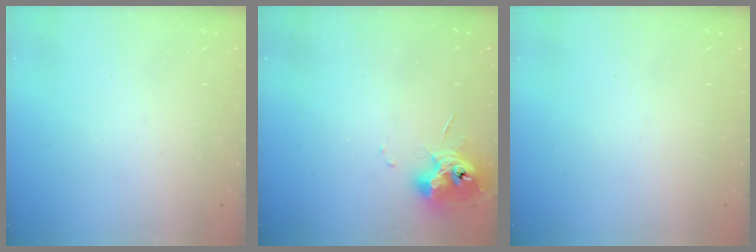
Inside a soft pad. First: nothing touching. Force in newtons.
{"total": 11.1, "press": 11.1, "slide": 0.6}
{"total": 0.0}